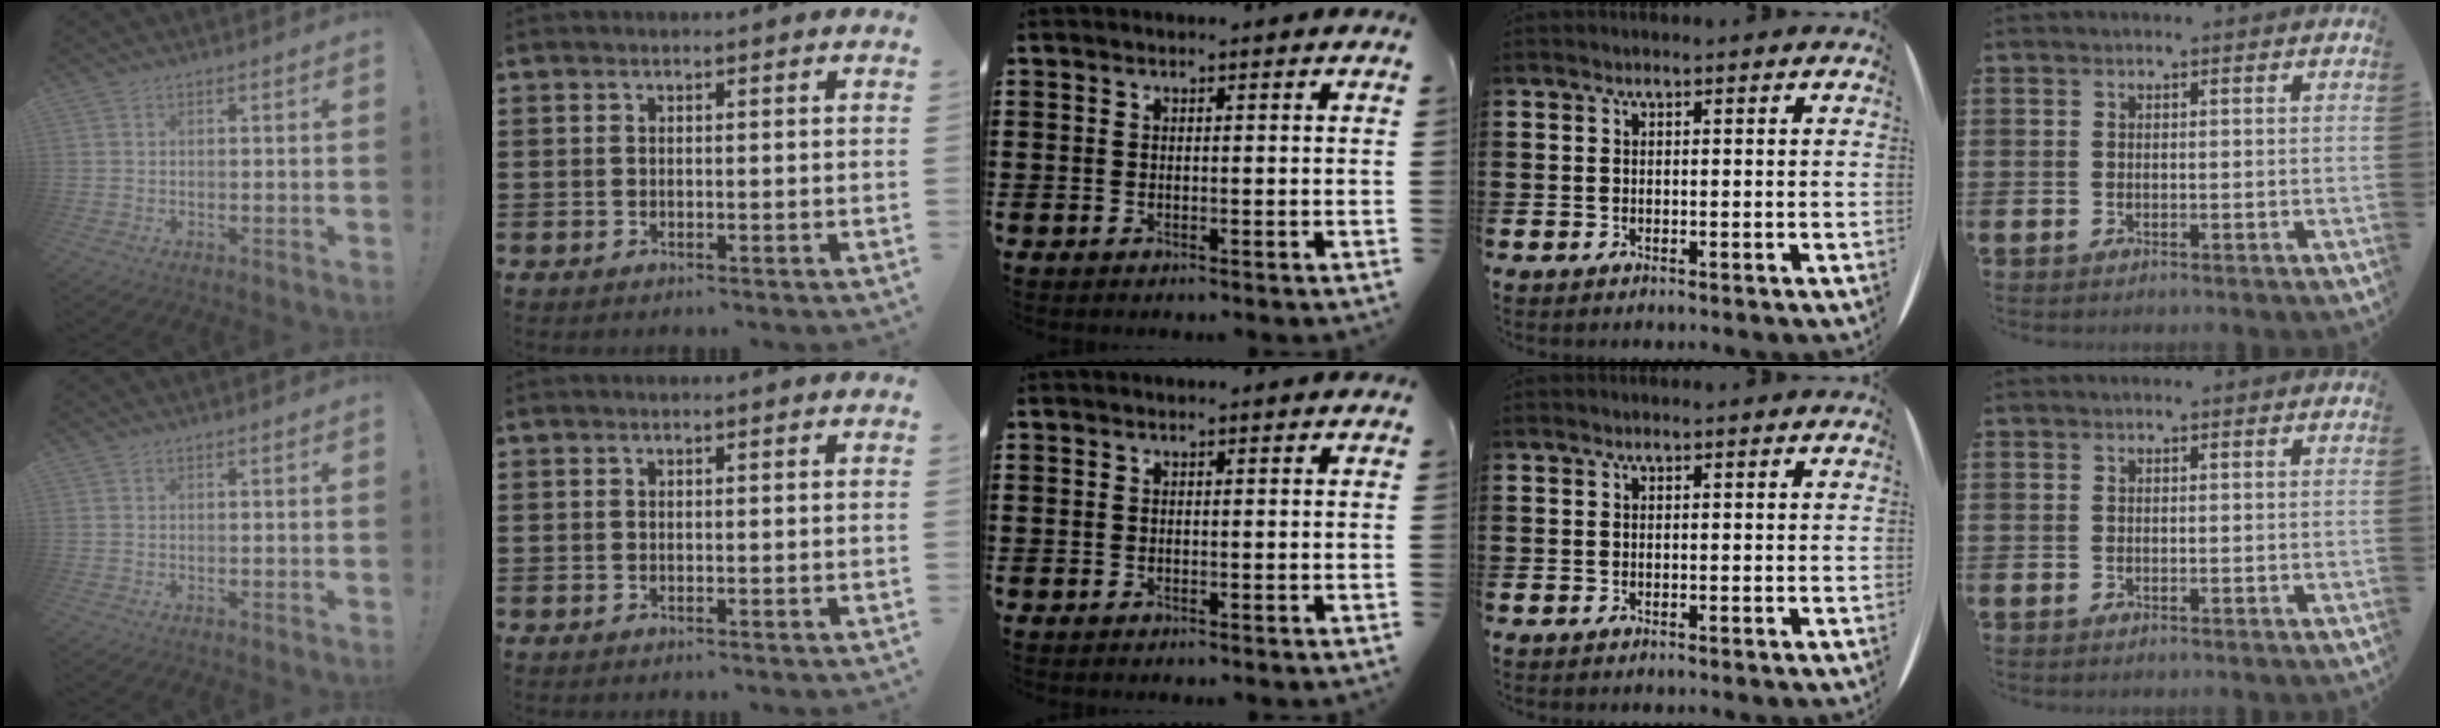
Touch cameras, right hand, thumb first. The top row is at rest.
{}